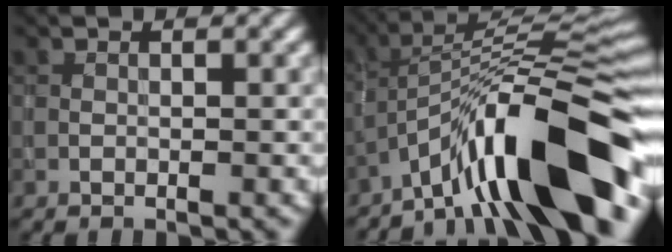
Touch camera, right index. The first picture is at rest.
{"total": 13.9, "force": [-7.4, 3.0, 11.3], "torque": [-0.165, 0.024, -0.120]}